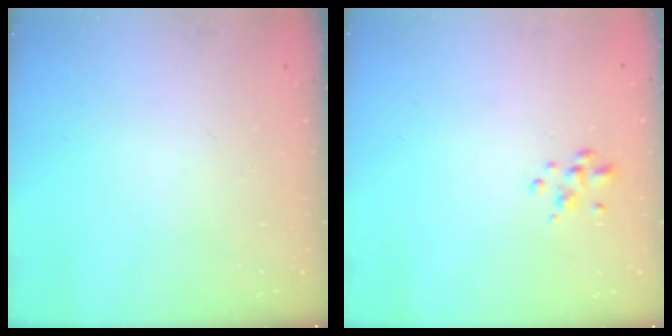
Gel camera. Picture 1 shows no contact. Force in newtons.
{"total": 2.1, "press": 2.1, "slide": 0.1}